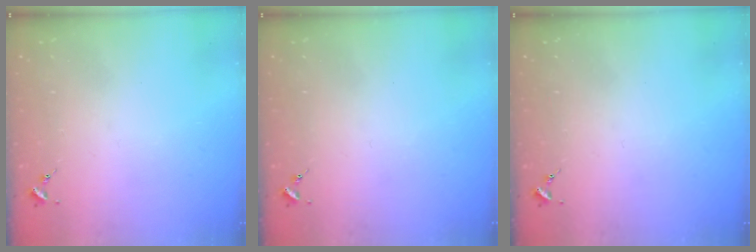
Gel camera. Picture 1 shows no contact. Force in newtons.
{"total": 0.0}
{"total": 0.0}